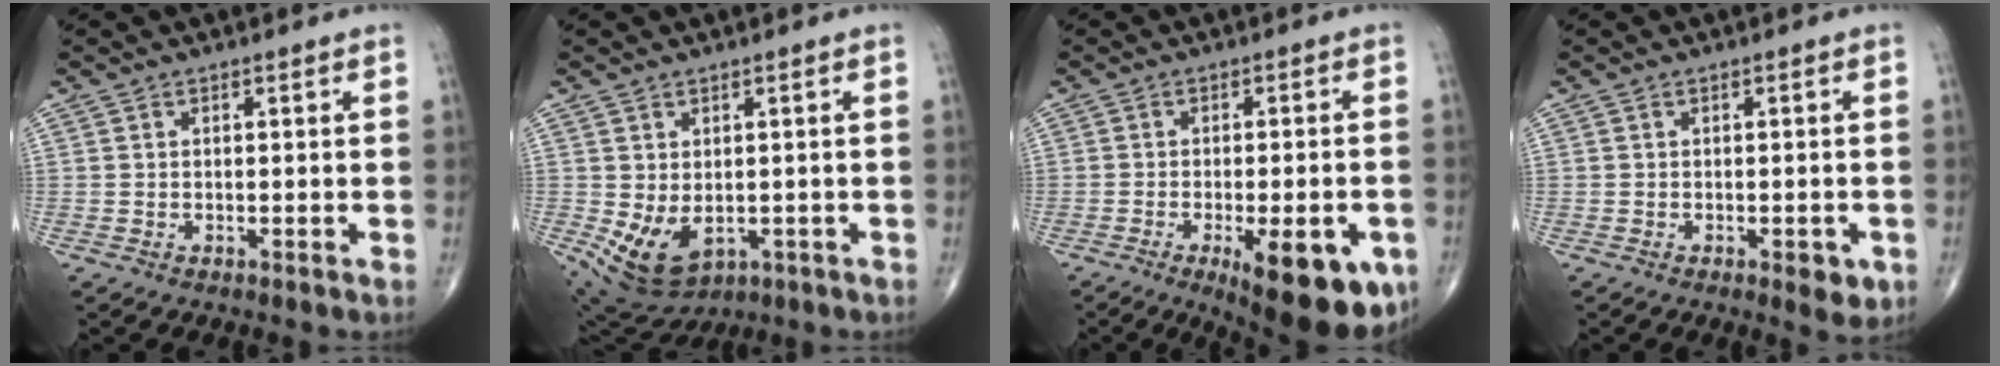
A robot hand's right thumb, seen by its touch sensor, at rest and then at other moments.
{"total": 8.7, "force": [-1.3, 5.8, 6.3], "torque": [-0.103, -0.008, 0.001]}
{"total": 16.3, "force": [-6.9, 5.8, 13.6], "torque": [-0.131, 0.001, -0.082]}
{"total": 3.7, "force": [-1.4, 1.6, 3.0], "torque": [-0.026, -0.004, -0.012]}